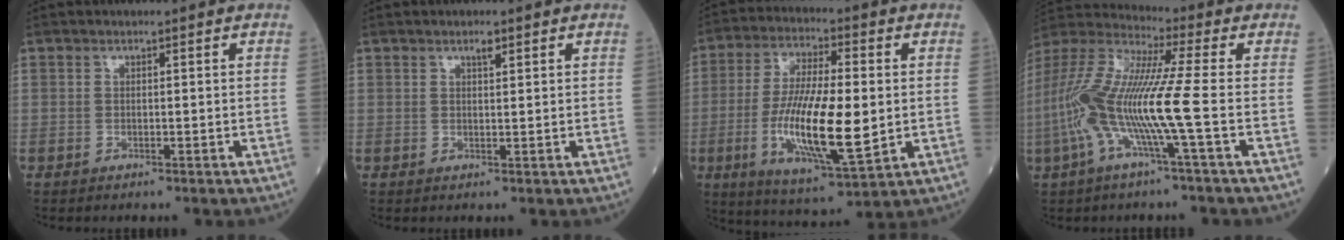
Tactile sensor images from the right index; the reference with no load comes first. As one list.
[{"total": 1.7, "force": [1.0, 0.6, 1.2], "torque": [-0.028, 0.000, 0.020]}, {"total": 16.9, "force": [-1.9, 4.1, 16.3], "torque": [-0.319, -0.018, -0.030]}, {"total": 16.0, "force": [-3.3, 0.4, 15.7], "torque": [-0.341, 0.002, -0.079]}]